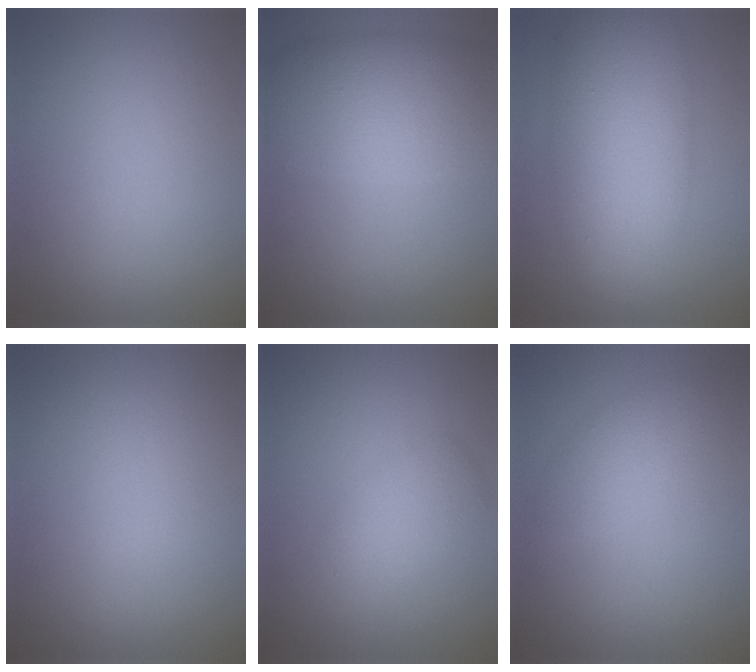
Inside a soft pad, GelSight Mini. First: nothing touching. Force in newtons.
{"total": 7.6, "press": 7.6, "slide": 0.2}
{"total": 8.8, "press": 8.8, "slide": 0.2}
{"total": 0.0}
{"total": 2.5, "press": 2.5, "slide": 0.1}
{"total": 2.9, "press": 2.9, "slide": 0.2}